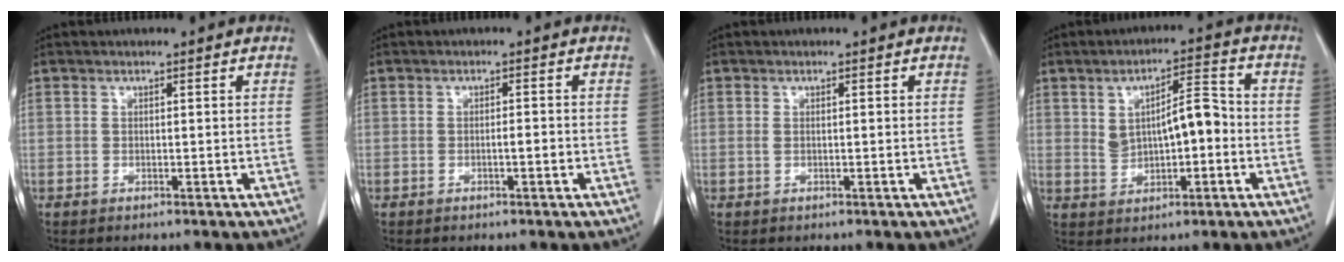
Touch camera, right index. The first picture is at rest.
{"total": 1.2, "force": [-0.5, 0.2, 1.1], "torque": [-0.018, 0.003, -0.008]}
{"total": 0.8, "force": [0.1, 0.3, 0.7], "torque": [-0.019, 0.005, 0.004]}
{"total": 7.6, "force": [0.3, 2.8, 7.0], "torque": [-0.117, 0.021, 0.013]}